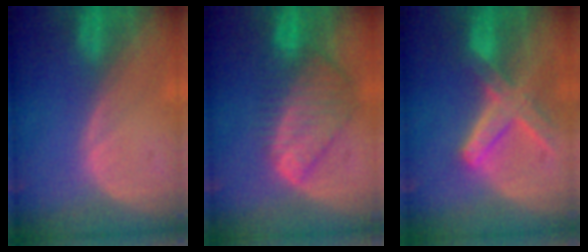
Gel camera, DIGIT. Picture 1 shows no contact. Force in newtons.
{"total": 9.0, "press": 7.7, "slide": 4.5}
{"total": 8.2, "press": 7.1, "slide": 4.0}